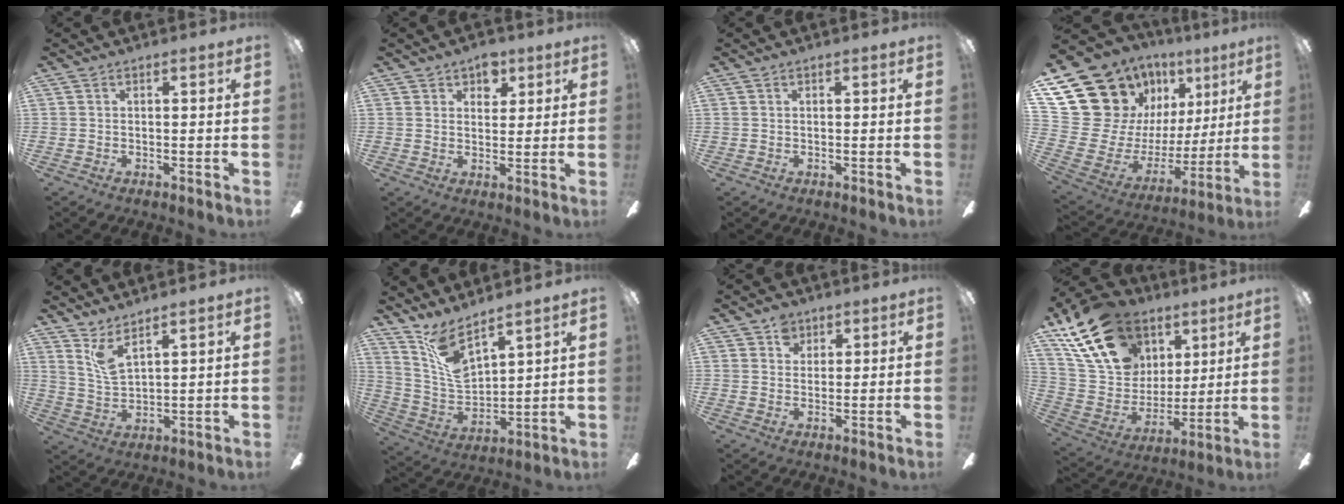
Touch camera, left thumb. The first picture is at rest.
{"total": 5.9, "force": [4.0, 3.9, 2.0], "torque": [-0.012, -0.014, 0.068]}
{"total": 0.0}
{"total": 21.7, "force": [11.8, 16.2, 8.3], "torque": [-0.171, -0.090, 0.256]}
{"total": 6.8, "force": [4.8, 2.1, 4.3], "torque": [-0.098, -0.018, 0.089]}
{"total": 11.5, "force": [8.4, 4.1, 6.7], "torque": [-0.136, -0.046, 0.160]}
{"total": 4.6, "force": [2.8, 3.4, 1.1], "torque": [-0.010, -0.002, 0.049]}
{"total": 24.2, "force": [13.7, 16.2, 11.6], "torque": [-0.223, -0.050, 0.263]}